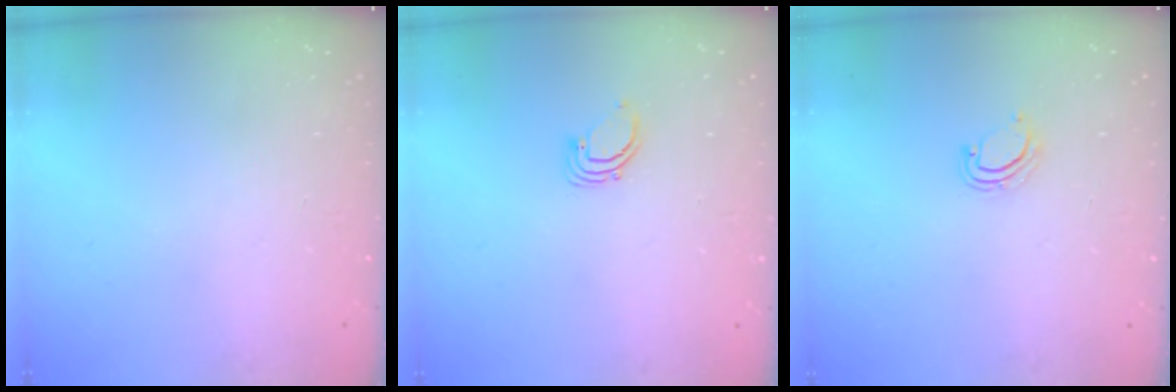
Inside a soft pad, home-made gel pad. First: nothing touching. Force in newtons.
{"total": 2.3, "press": 2.3, "slide": 0.1}
{"total": 2.2, "press": 2.2, "slide": 0.1}